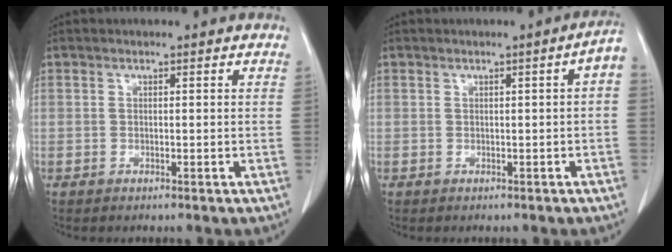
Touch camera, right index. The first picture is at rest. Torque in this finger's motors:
{"motor_torque": [0.28, -0.11, 0.11, 0.03]}